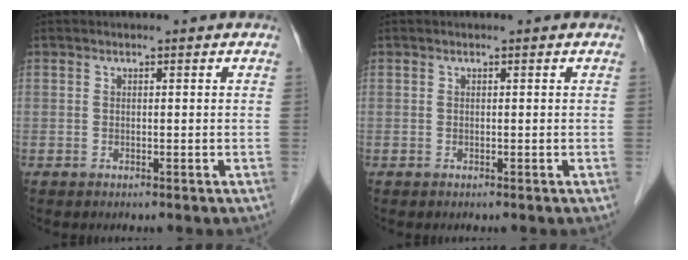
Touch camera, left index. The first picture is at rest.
{"total": 0.0}